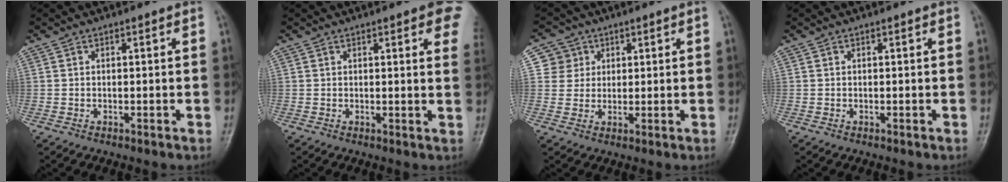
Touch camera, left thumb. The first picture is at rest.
{"total": 7.1, "force": [3.7, 1.8, 5.8], "torque": [-0.044, -0.005, 0.035]}
{"total": 4.6, "force": [1.7, 4.3, -0.1], "torque": [0.033, -0.005, 0.024]}
{"total": 0.0}